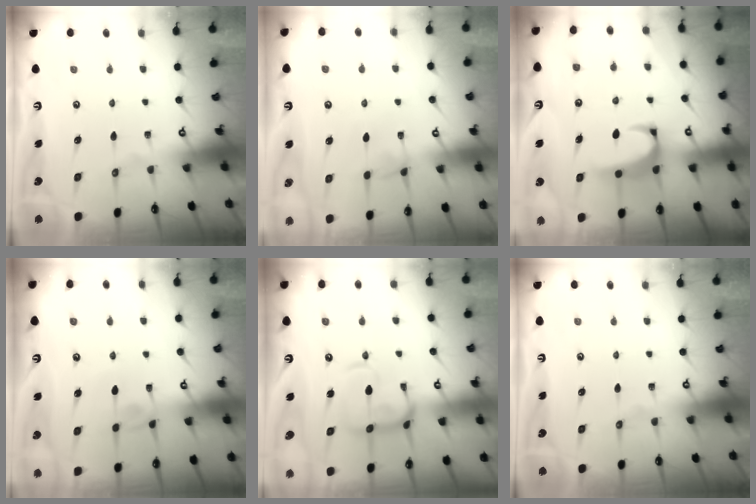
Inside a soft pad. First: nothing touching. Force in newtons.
{"total": 2.8, "press": 2.7, "slide": 0.4}
{"total": 2.2, "press": 1.9, "slide": 1.0}
{"total": 3.8, "press": 3.8, "slide": 0.2}
{"total": 8.1, "press": 8.1, "slide": 1.0}
{"total": 0.0}